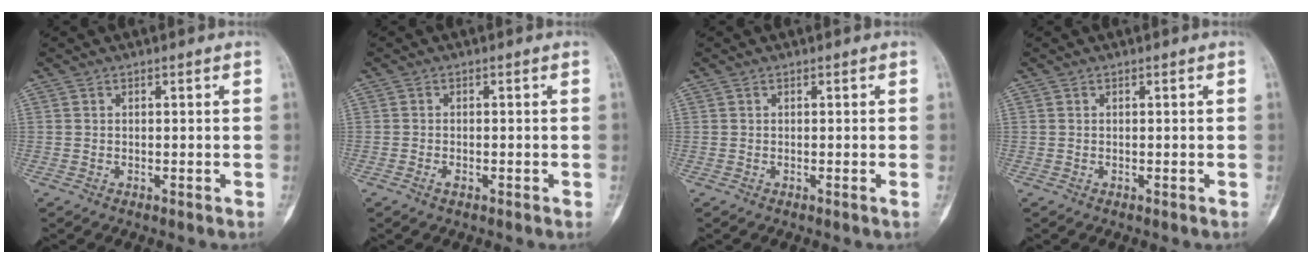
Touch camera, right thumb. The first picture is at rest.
{"total": 1.2, "force": [-0.7, 0.6, 0.8], "torque": [-0.019, 0.002, -0.012]}
{"total": 1.4, "force": [0.1, -0.1, -1.4], "torque": [0.023, 0.003, 0.000]}
{"total": 0.0}